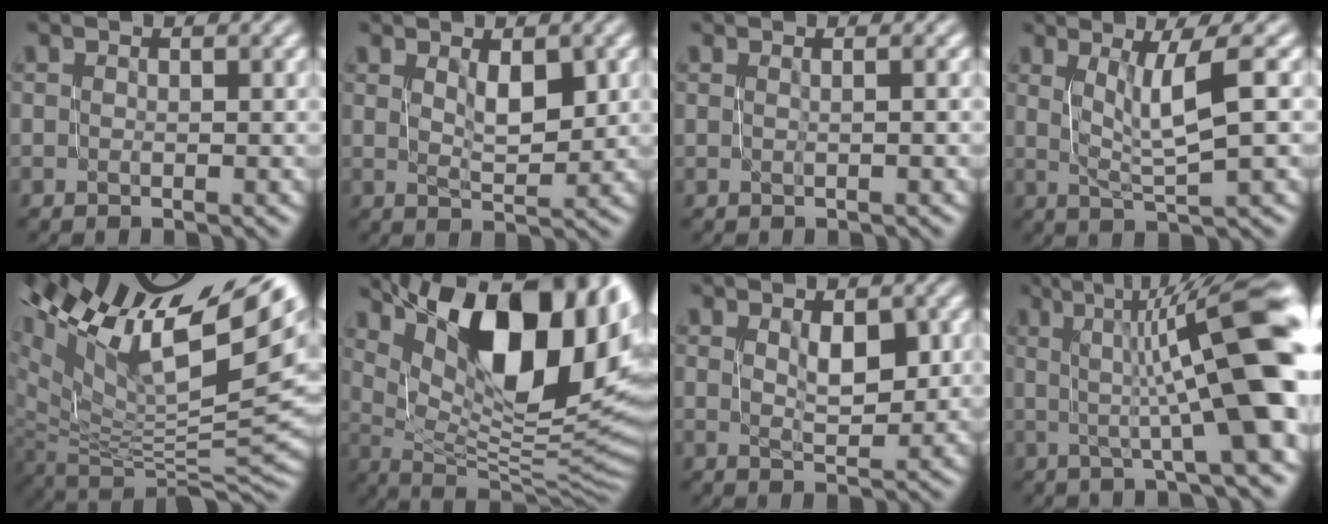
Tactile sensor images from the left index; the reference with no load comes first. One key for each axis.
{"total": 2.9, "fx": 1.0, "fy": 1.1, "fz": 2.5, "tx": -0.044, "ty": -0.003, "tz": 0.022}
{"total": 0.6, "fx": 0.0, "fy": 0.3, "fz": 0.6, "tx": -0.003, "ty": 0.002, "tz": -0.004}
{"total": 4.4, "fx": 1.3, "fy": 0.7, "fz": 4.1, "tx": -0.071, "ty": -0.001, "tz": 0.026}
{"total": 15.5, "fx": 7.9, "fy": 6.3, "fz": 11.7, "tx": -0.212, "ty": 0.018, "tz": 0.157}
{"total": 16.5, "fx": 7.1, "fy": 6.9, "fz": 13.2, "tx": -0.189, "ty": 0.023, "tz": 0.125}
{"total": 3.0, "fx": 0.9, "fy": 1.4, "fz": 2.5, "tx": -0.043, "ty": -0.002, "tz": 0.019}
{"total": 12.1, "fx": 1.5, "fy": 2.4, "fz": 11.8, "tx": -0.154, "ty": 0.022, "tz": 0.022}